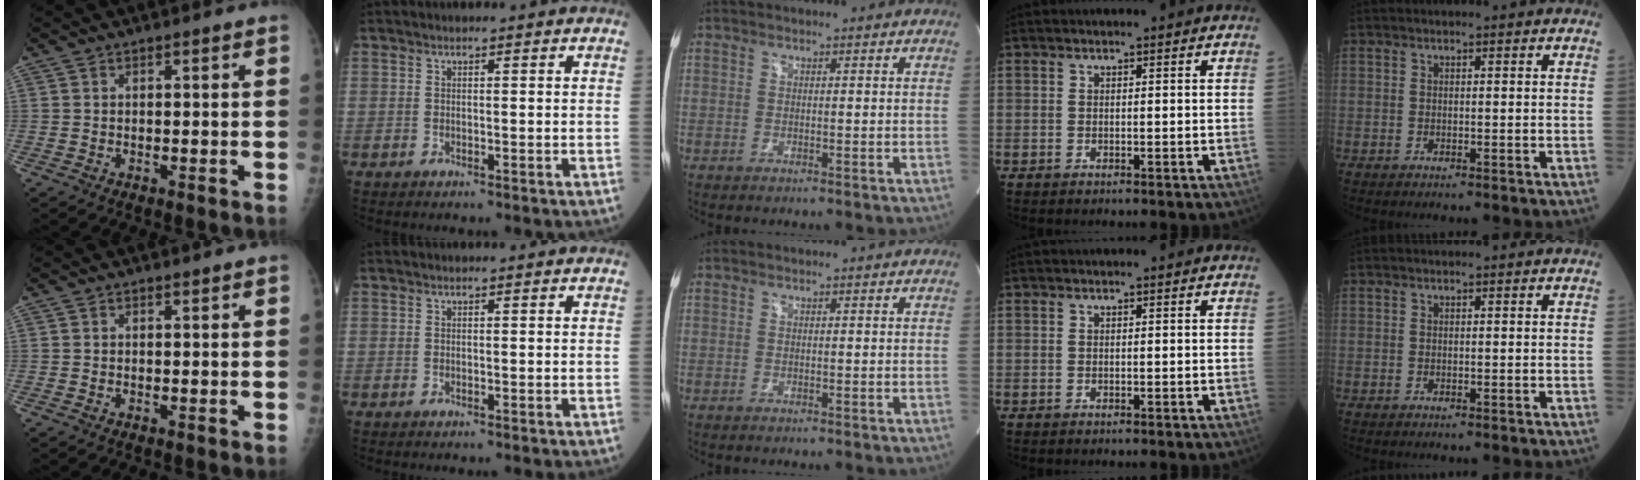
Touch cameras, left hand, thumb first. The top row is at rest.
{}